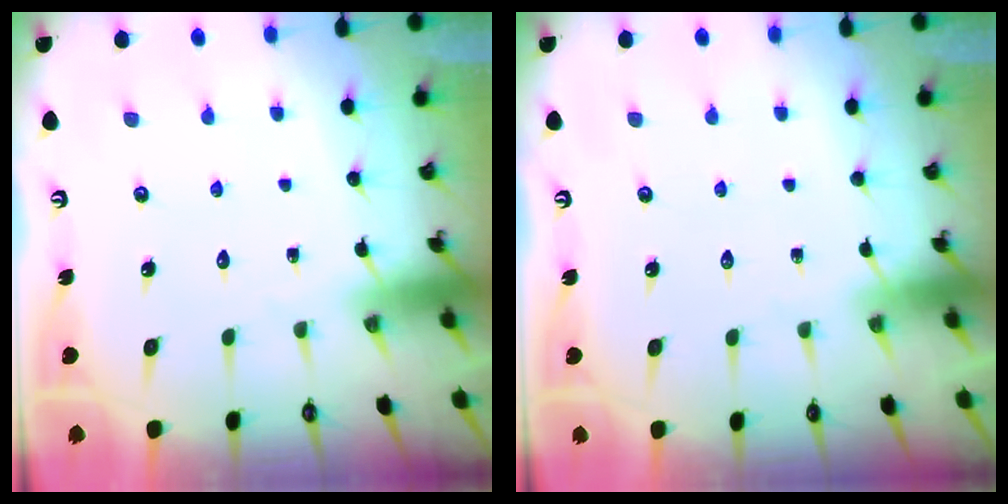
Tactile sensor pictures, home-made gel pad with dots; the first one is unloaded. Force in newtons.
{"total": 0.0}